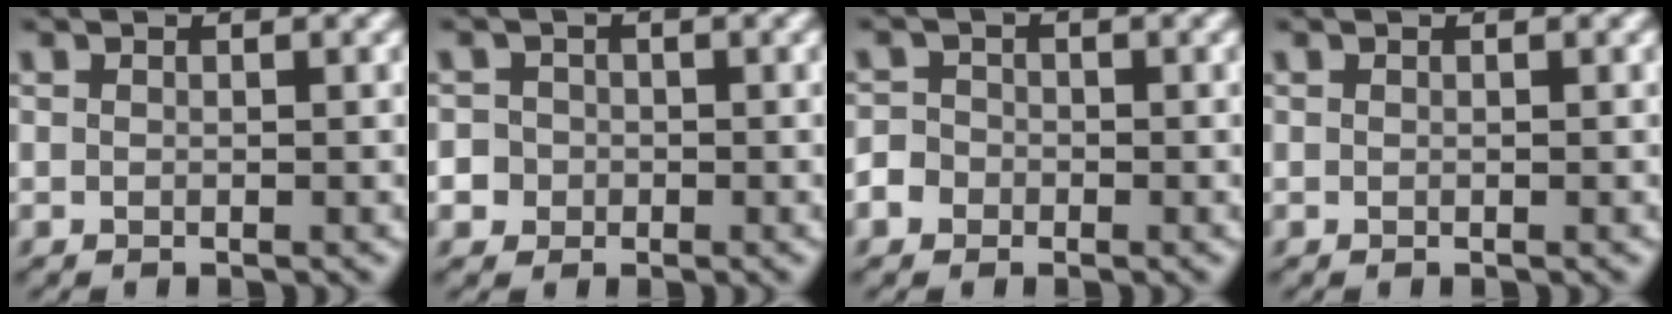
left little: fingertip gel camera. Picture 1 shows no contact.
{"total": 4.2, "force": [-1.1, 3.9, 0.8], "torque": [-0.003, 0.013, -0.037]}
{"total": 4.2, "force": [-2.2, 3.5, 0.9], "torque": [-0.008, -0.001, -0.060]}
{"total": 0.0}